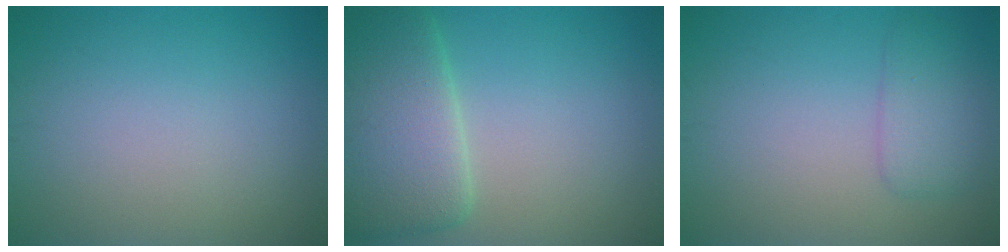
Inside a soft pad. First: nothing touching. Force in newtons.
{"total": 6.9, "press": 6.9, "slide": 0.2}
{"total": 2.6, "press": 2.6, "slide": 0.0}